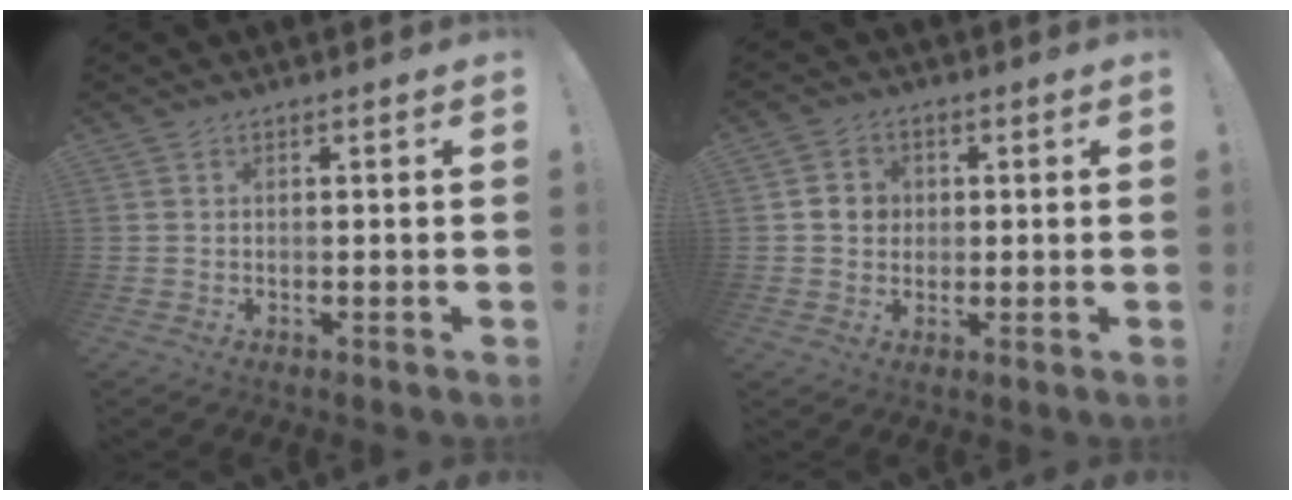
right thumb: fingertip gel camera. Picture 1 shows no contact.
{"total": 5.5, "force": [0.7, 5.2, 1.9], "torque": [-0.024, 0.004, 0.013]}